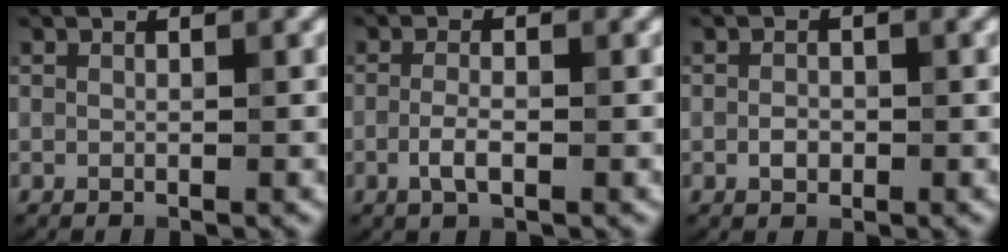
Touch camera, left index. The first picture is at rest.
{"total": 2.0, "force": [-0.6, 0.7, 1.7], "torque": [-0.037, 0.000, -0.017]}
{"total": 1.3, "force": [-0.4, 0.9, 0.8], "torque": [-0.013, 0.000, -0.010]}